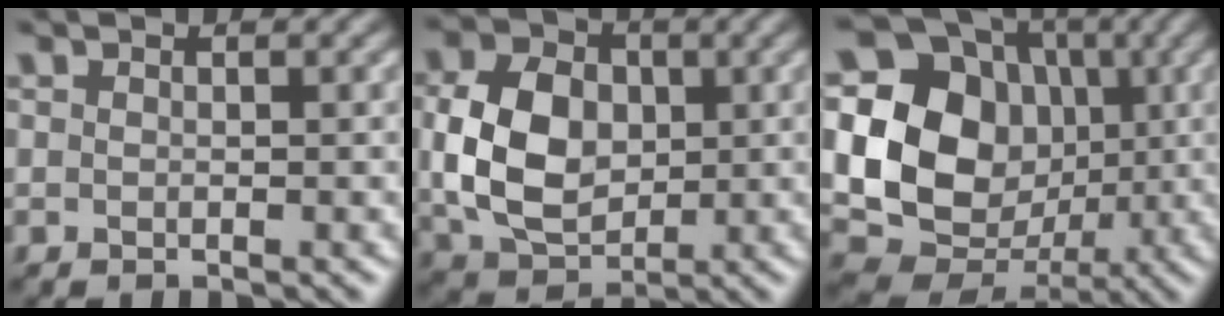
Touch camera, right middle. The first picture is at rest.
{"total": 8.0, "force": [0.3, 5.9, 5.4], "torque": [-0.117, 0.003, 0.002]}
{"total": 17.1, "force": [1.2, 15.2, 7.9], "torque": [-0.179, 0.012, 0.001]}